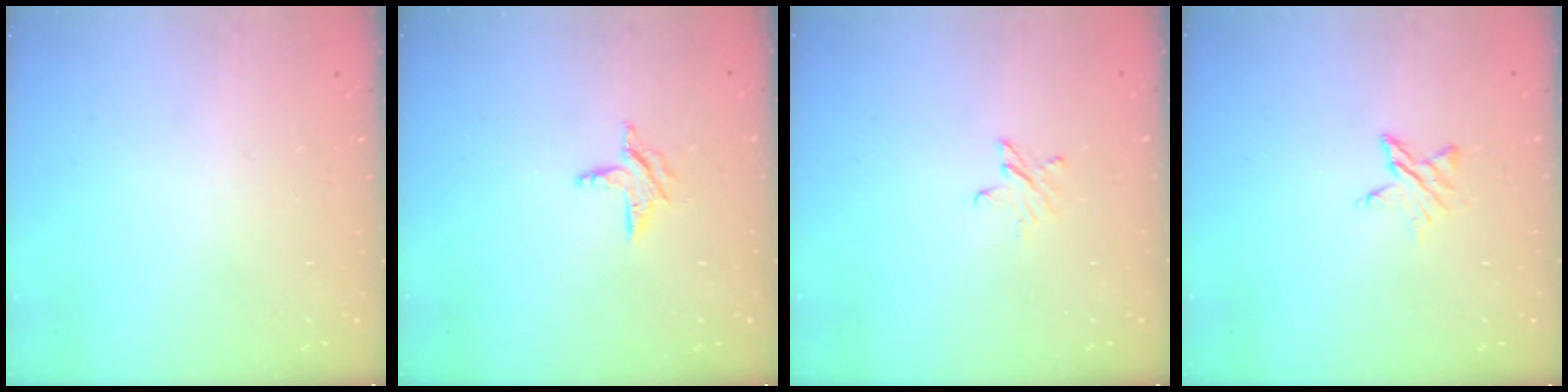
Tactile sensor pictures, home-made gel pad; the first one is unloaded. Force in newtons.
{"total": 6.4, "press": 6.4, "slide": 0.7}
{"total": 3.2, "press": 3.2, "slide": 0.3}
{"total": 4.5, "press": 4.5, "slide": 0.4}